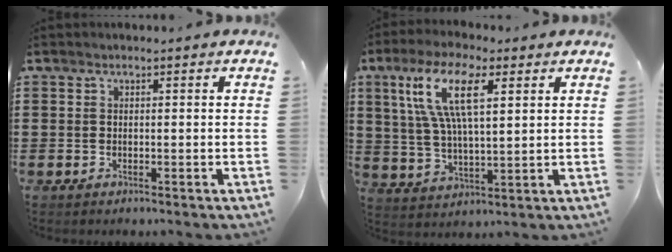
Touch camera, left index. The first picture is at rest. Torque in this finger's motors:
{"motor_torque": [2.14, 0.00, 1.05, 0.21]}